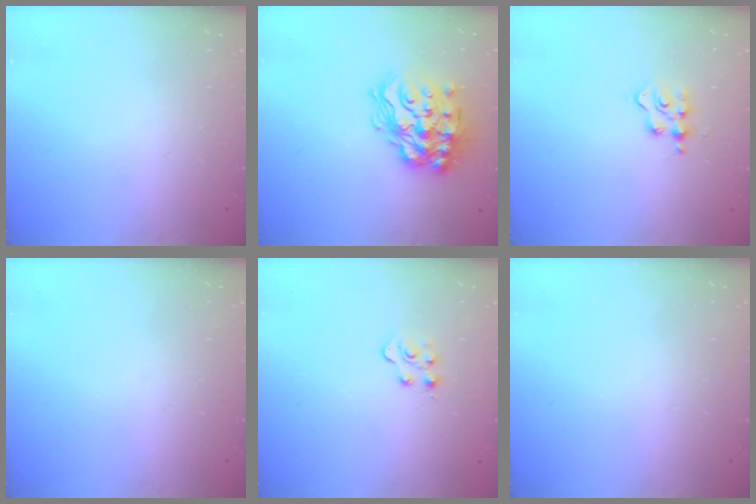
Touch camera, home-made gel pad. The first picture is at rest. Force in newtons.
{"total": 19.7, "press": 19.7, "slide": 1.5}
{"total": 3.0, "press": 3.0, "slide": 0.5}
{"total": 0.0}
{"total": 4.6, "press": 4.6, "slide": 0.4}
{"total": 0.0}